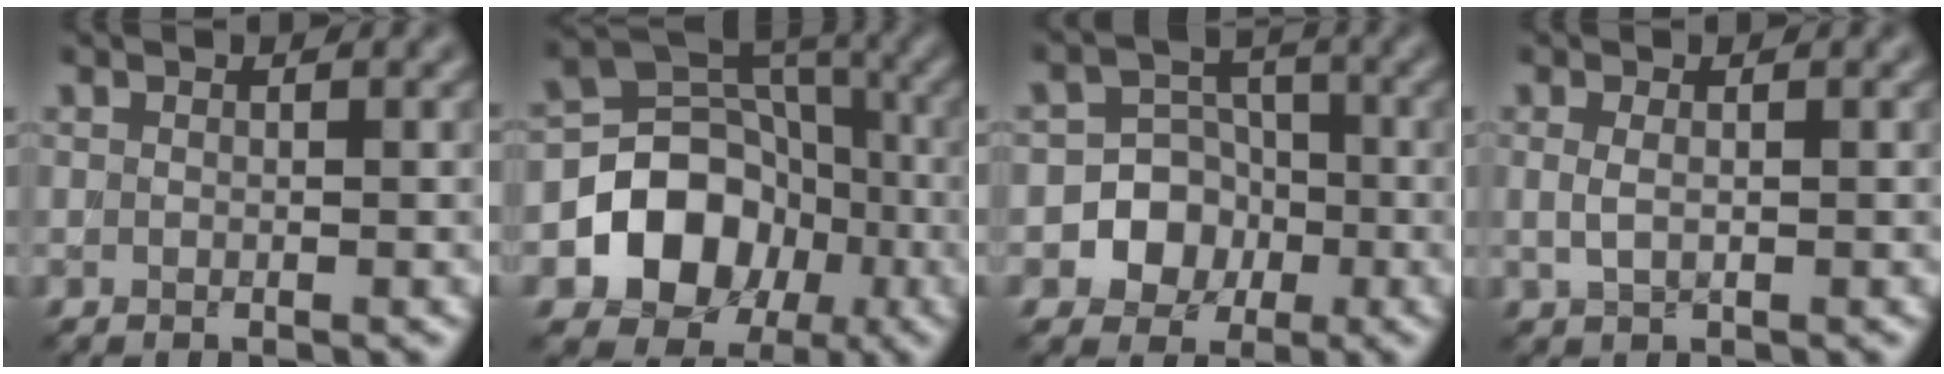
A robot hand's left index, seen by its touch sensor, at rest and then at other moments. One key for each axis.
{"total": 9.4, "fx": -2.7, "fy": 7.7, "fz": 4.7, "tx": -0.062, "ty": -0.002, "tz": -0.063}
{"total": 7.3, "fx": -2.3, "fy": 6.7, "fz": 1.5, "tx": -0.004, "ty": 0.013, "tz": -0.063}
{"total": 1.0, "fx": 0.2, "fy": 0.4, "fz": 0.9, "tx": -0.023, "ty": -0.002, "tz": 0.003}